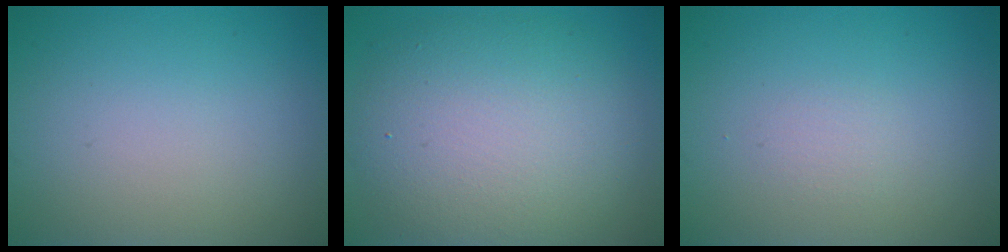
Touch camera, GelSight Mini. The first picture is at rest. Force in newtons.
{"total": 9.3, "press": 9.3, "slide": 1.0}
{"total": 0.7, "press": 0.7, "slide": 0.1}